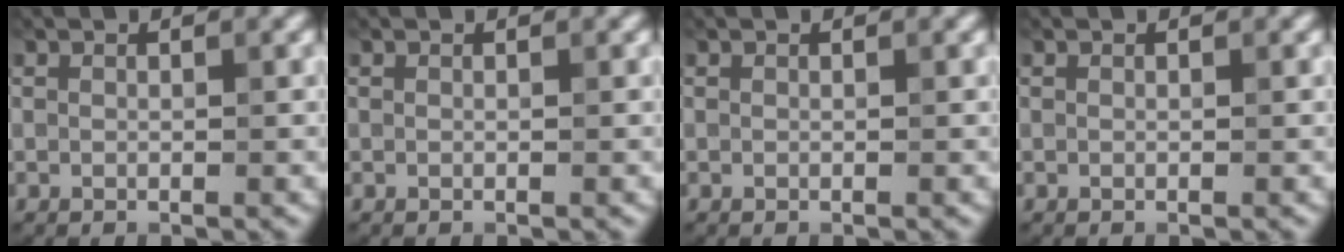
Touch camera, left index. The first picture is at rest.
{"total": 0.0}
{"total": 0.0}
{"total": 0.0}